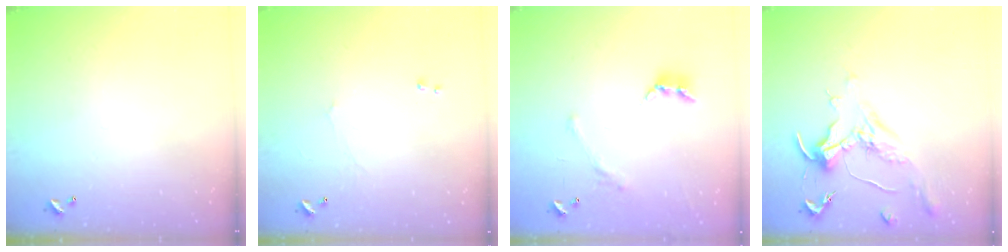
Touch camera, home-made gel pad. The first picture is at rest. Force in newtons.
{"total": 0.7, "press": 0.1, "slide": 0.7}
{"total": 2.3, "press": 2.0, "slide": 1.0}
{"total": 1.8, "press": 1.5, "slide": 0.9}